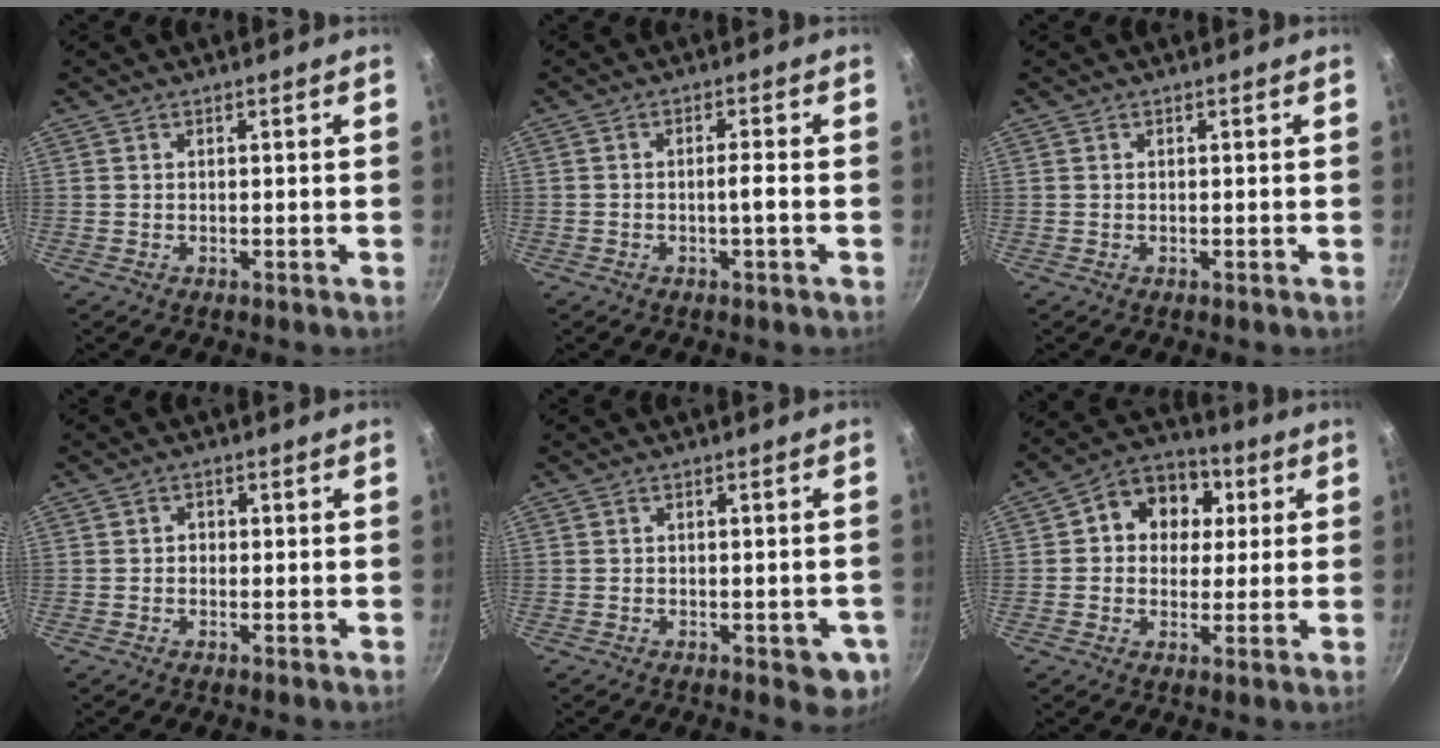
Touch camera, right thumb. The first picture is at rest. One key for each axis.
{"total": 2.3, "fx": -0.8, "fy": 0.1, "fz": 2.1, "tx": -0.040, "ty": 0.012, "tz": -0.014}
{"total": 0.0}
{"total": 1.2, "fx": -0.1, "fy": 1.0, "fz": 0.5, "tx": -0.006, "ty": 0.004, "tz": -0.003}
{"total": 5.9, "fx": -2.0, "fy": 2.8, "fz": 4.8, "tx": -0.037, "ty": 0.004, "tz": -0.023}
{"total": 11.8, "fx": 2.7, "fy": 9.7, "fz": 6.1, "tx": -0.055, "ty": 0.011, "tz": 0.022}